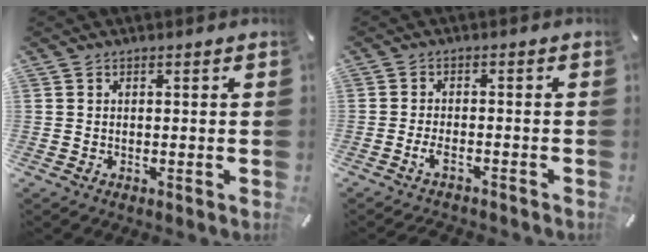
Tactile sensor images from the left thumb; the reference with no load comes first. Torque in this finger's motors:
{"motor_torque": [0.54, 1.10, 0.28, 0.27, 0.02]}